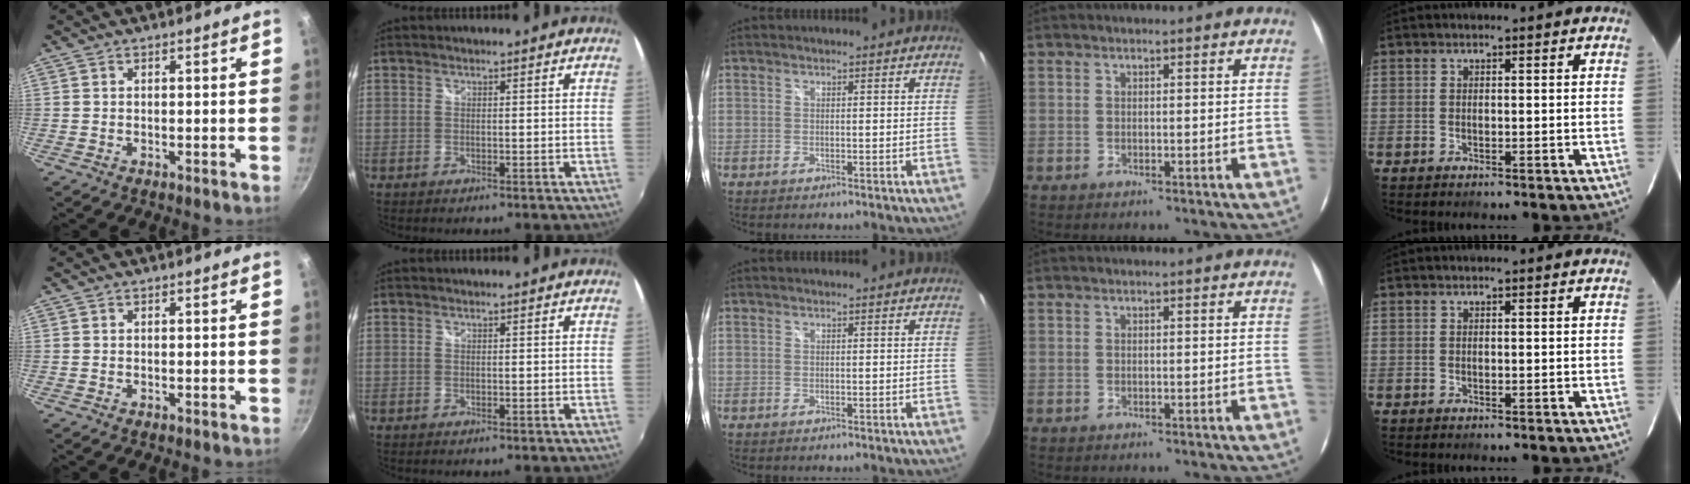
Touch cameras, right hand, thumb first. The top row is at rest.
{}